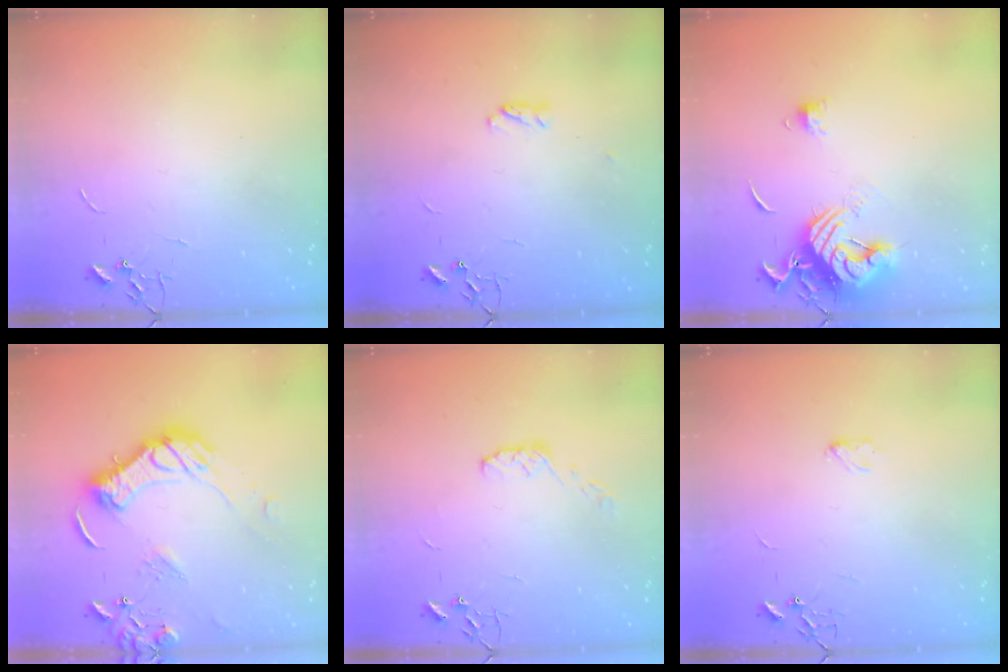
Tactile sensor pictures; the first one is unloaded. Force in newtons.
{"total": 3.3, "press": 3.1, "slide": 1.1}
{"total": 12.9, "press": 12.8, "slide": 1.5}
{"total": 15.9, "press": 15.8, "slide": 1.9}
{"total": 5.2, "press": 5.2, "slide": 0.4}
{"total": 3.1, "press": 3.1, "slide": 0.4}